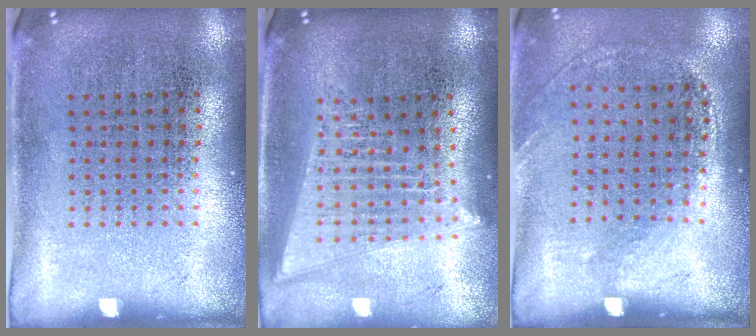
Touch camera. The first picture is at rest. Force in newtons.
{"total": 2.0, "press": 1.8, "slide": 1.0}
{"total": 1.3, "press": 1.0, "slide": 0.8}